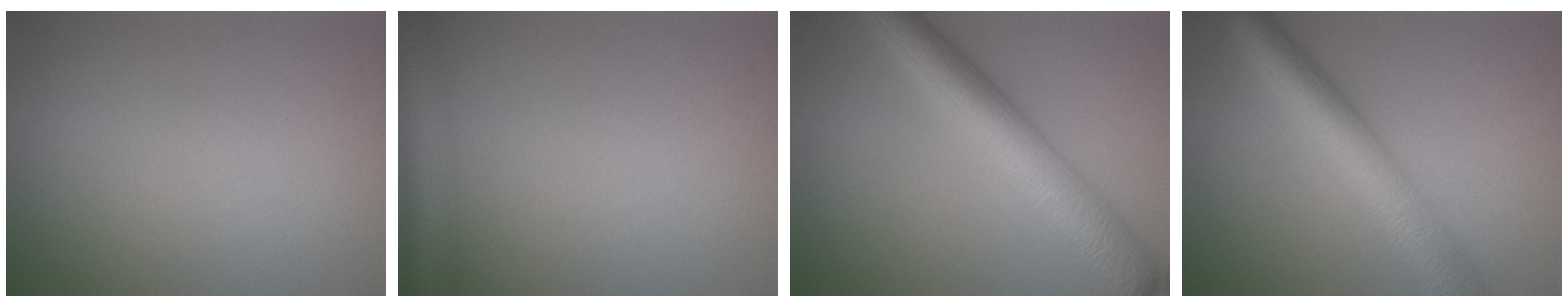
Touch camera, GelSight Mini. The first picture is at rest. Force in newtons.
{"total": 3.8, "press": 3.8, "slide": 0.2}
{"total": 6.9, "press": 6.9, "slide": 0.1}
{"total": 7.9, "press": 7.9, "slide": 0.2}